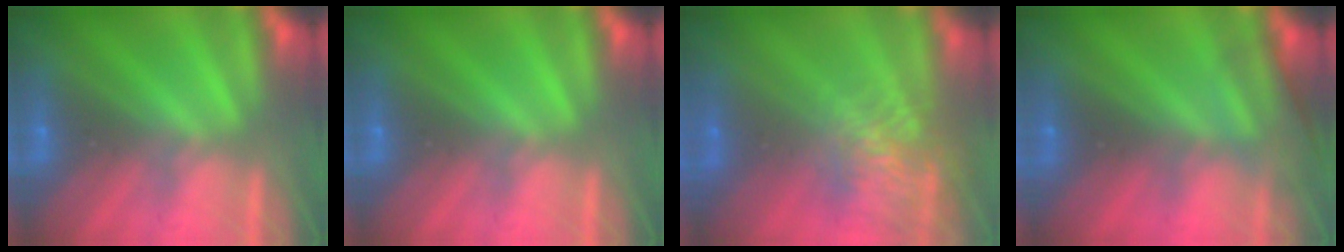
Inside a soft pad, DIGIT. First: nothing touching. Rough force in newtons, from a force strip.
{"total": 0.0}
{"total": 5.5}
{"total": 2.8}